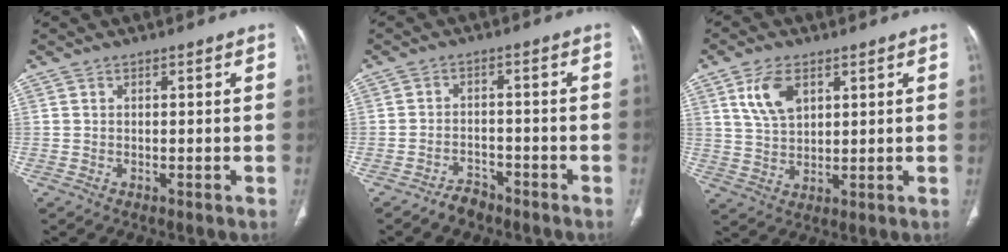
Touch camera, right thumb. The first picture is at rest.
{"total": 3.5, "force": [-2.9, 1.7, 0.8], "torque": [-0.016, 0.021, -0.046]}
{"total": 7.6, "force": [3.4, 4.4, 5.2], "torque": [-0.091, -0.013, 0.072]}